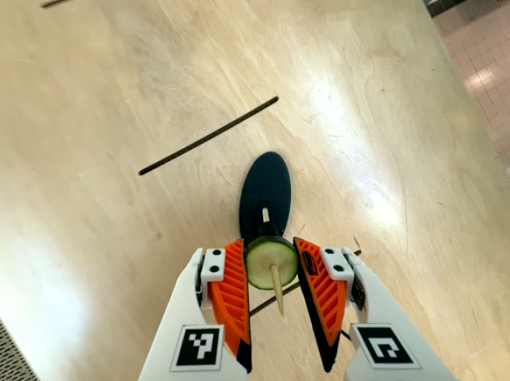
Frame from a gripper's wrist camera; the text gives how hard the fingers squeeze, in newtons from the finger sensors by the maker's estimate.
{"total": 7.6, "left": 7.7, "right": 7.6}